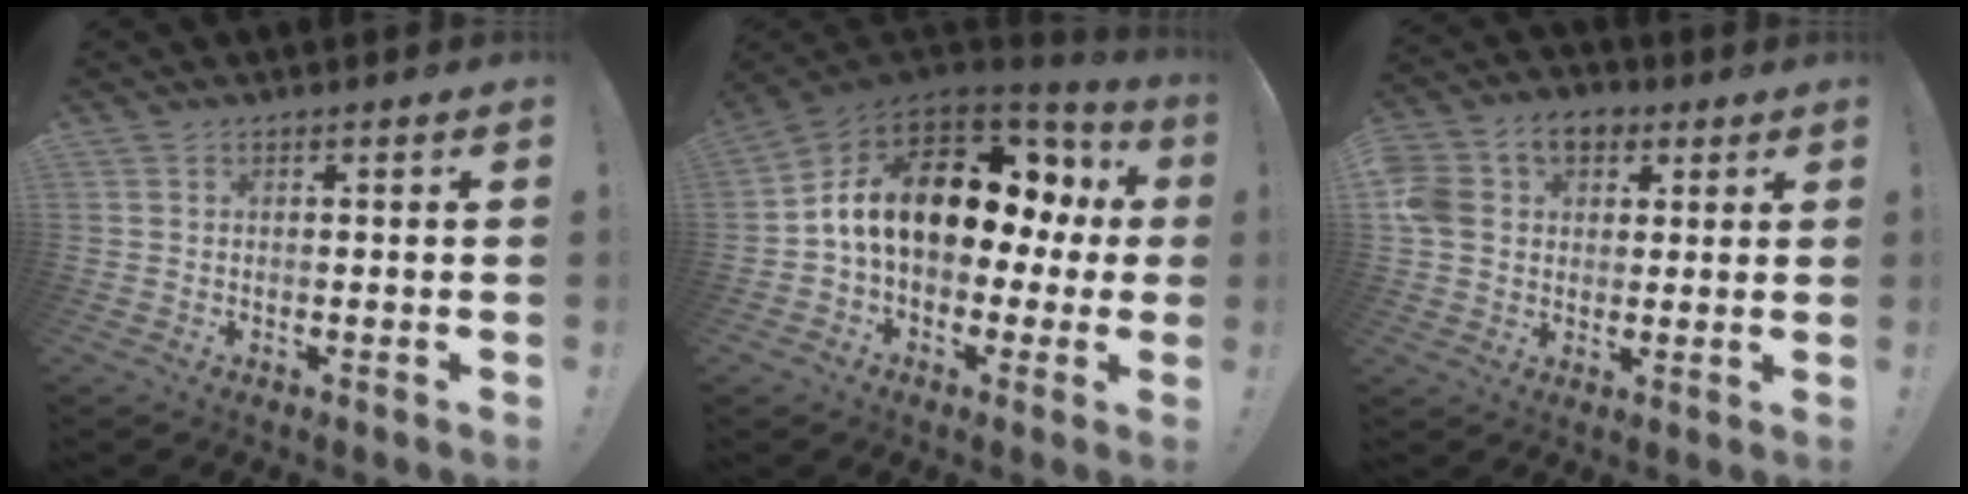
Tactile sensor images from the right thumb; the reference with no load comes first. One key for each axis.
{"total": 18.7, "fx": 4.6, "fy": 11.5, "fz": 14.0, "tx": -0.217, "ty": -0.010, "tz": 0.094}
{"total": 12.9, "fx": 4.0, "fy": 10.2, "fz": 6.7, "tx": -0.118, "ty": -0.002, "tz": 0.081}